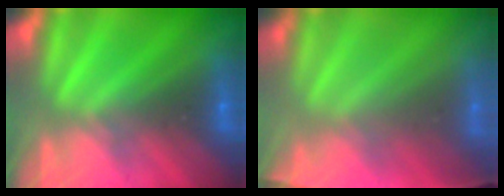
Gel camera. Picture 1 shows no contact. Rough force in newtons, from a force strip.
{"total": 1.6}